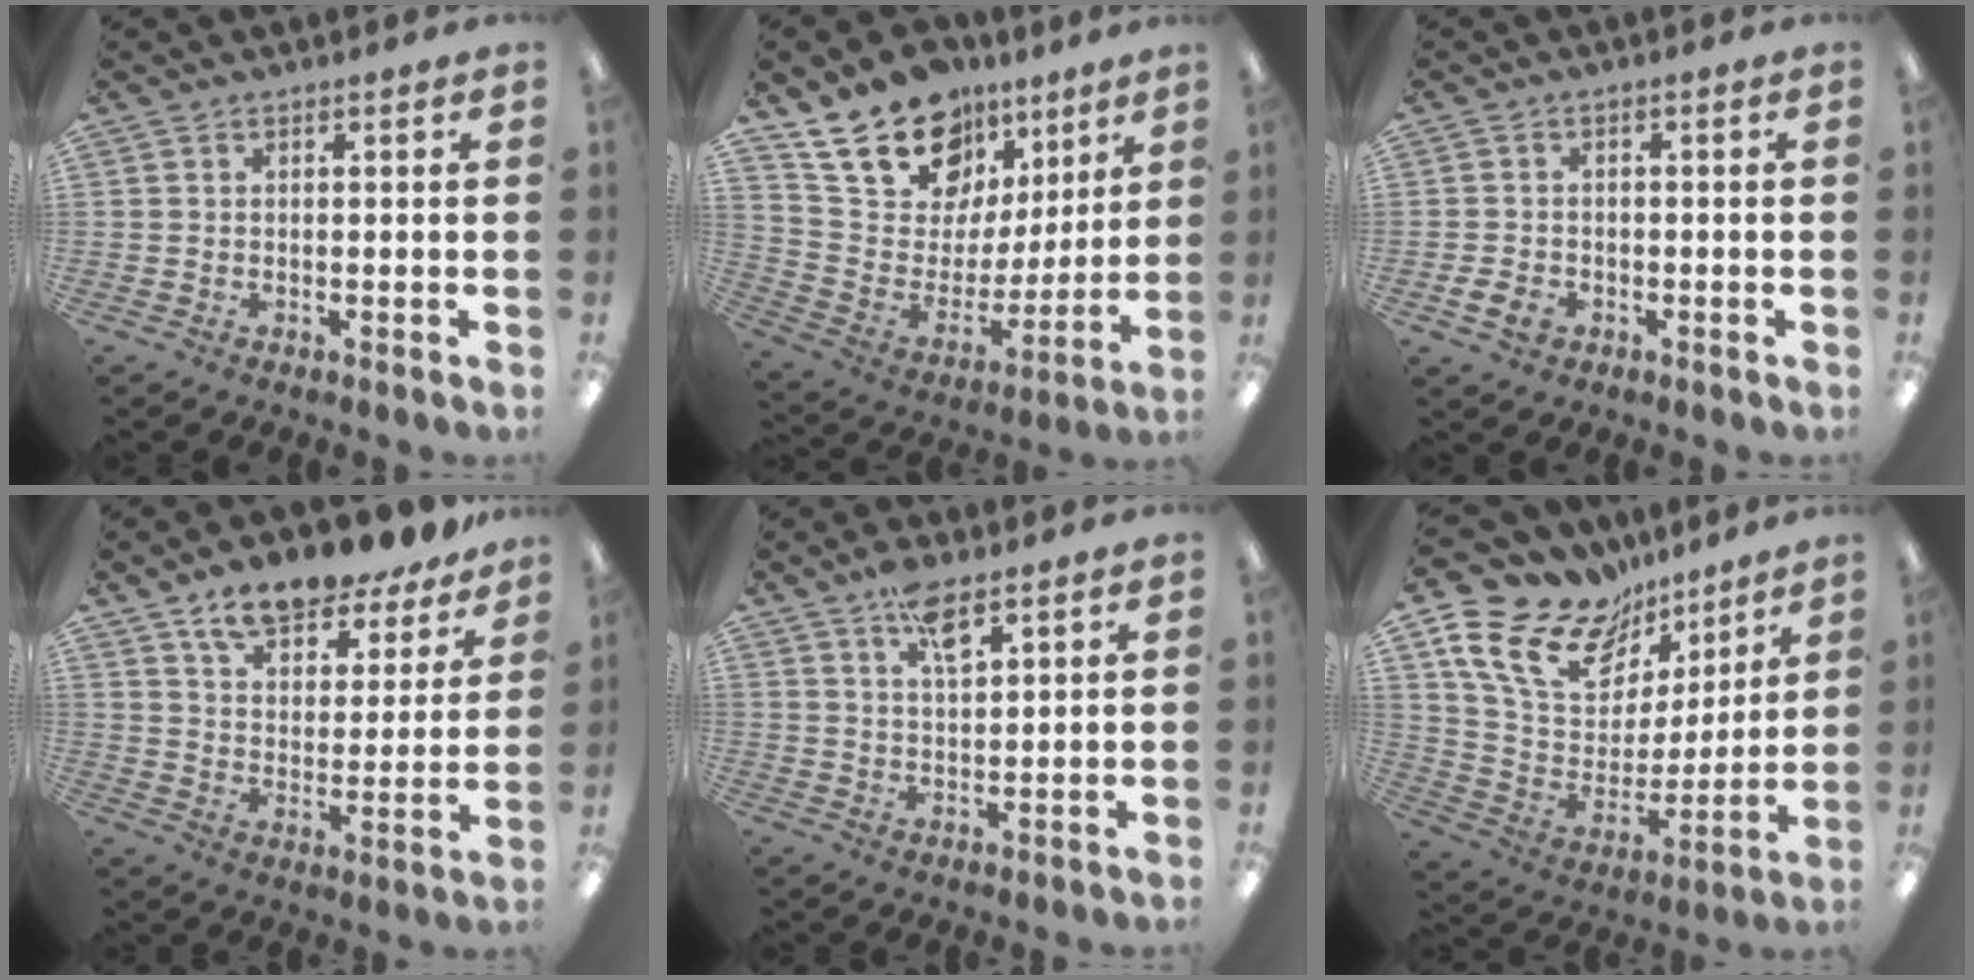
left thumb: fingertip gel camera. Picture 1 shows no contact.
{"total": 20.2, "force": [13.4, 12.5, 8.4], "torque": [-0.154, -0.069, 0.248]}
{"total": 3.5, "force": [-1.6, 2.5, 1.9], "torque": [-0.043, 0.003, -0.030]}
{"total": 12.2, "force": [10.6, 4.1, 4.5], "torque": [-0.081, -0.072, 0.190]}
{"total": 6.6, "force": [4.4, 2.3, 4.4], "torque": [-0.073, -0.015, 0.075]}
{"total": 19.1, "force": [12.2, 12.0, 8.6], "torque": [-0.166, -0.068, 0.226]}